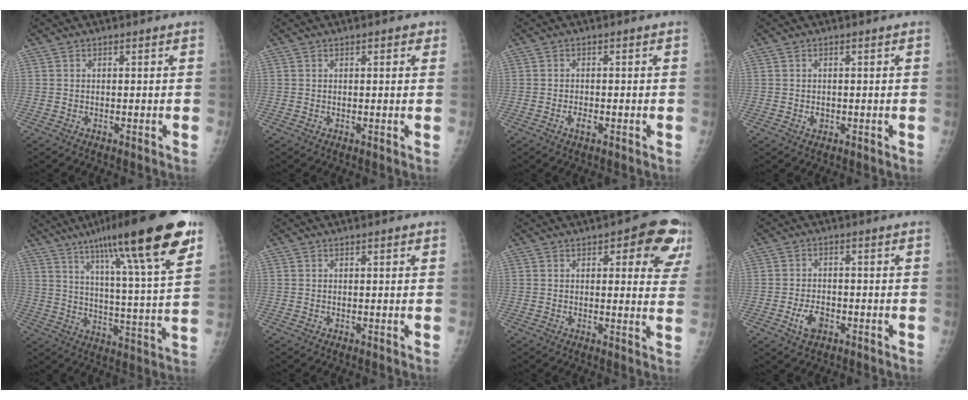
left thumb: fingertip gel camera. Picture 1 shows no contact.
{"total": 1.6, "force": [0.9, 0.7, 1.1], "torque": [-0.008, 0.000, 0.009]}
{"total": 1.6, "force": [-0.7, 0.7, 1.2], "torque": [-0.021, 0.001, -0.012]}
{"total": 1.2, "force": [-0.1, 0.9, 0.7], "torque": [-0.007, 0.000, 0.001]}
{"total": 24.6, "force": [15.1, 2.7, 19.2], "torque": [-0.281, -0.037, 0.226]}
{"total": 0.6, "force": [0.3, 0.2, 0.5], "torque": [-0.009, 0.000, 0.004]}
{"total": 11.8, "force": [5.8, 4.6, 9.2], "torque": [-0.064, -0.020, 0.058]}
{"total": 4.3, "force": [-1.9, 2.6, 2.9], "torque": [-0.048, 0.009, -0.031]}